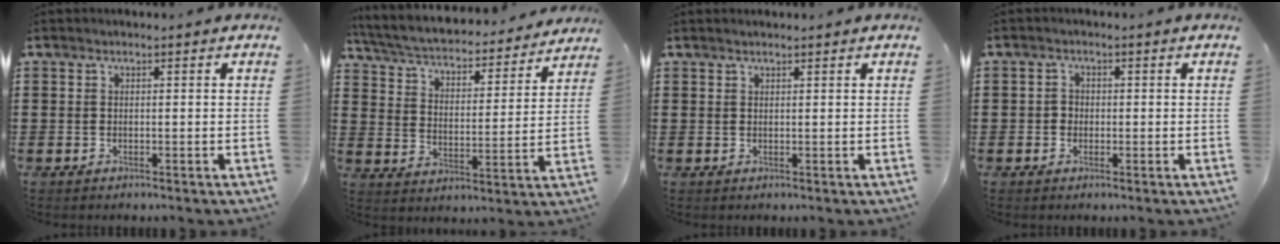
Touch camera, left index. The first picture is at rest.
{"total": 4.1, "force": [3.8, 0.5, 1.5], "torque": [-0.050, -0.032, 0.057]}
{"total": 0.6, "force": [0.5, 0.0, 0.3], "torque": [-0.007, 0.000, 0.010]}
{"total": 1.5, "force": [-0.3, 1.4, 0.5], "torque": [-0.013, 0.004, -0.008]}